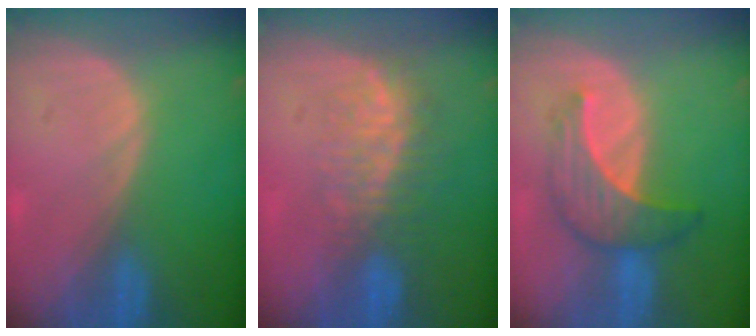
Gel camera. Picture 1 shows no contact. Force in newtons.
{"total": 7.6, "press": 7.1, "slide": 2.9}
{"total": 6.9, "press": 6.7, "slide": 1.5}